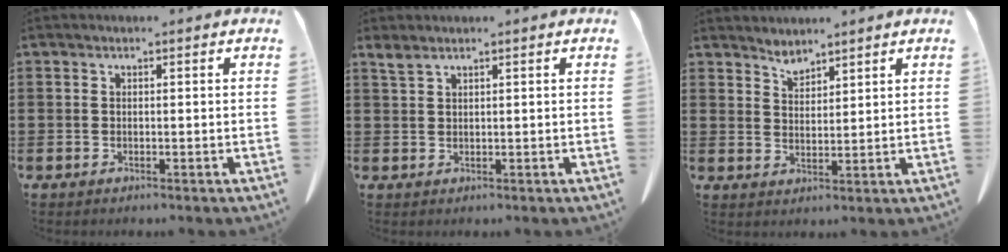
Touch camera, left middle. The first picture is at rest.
{"total": 1.5, "force": [1.2, 0.2, 1.0], "torque": [-0.023, -0.002, 0.023]}
{"total": 2.6, "force": [2.6, 0.6, 0.3], "torque": [-0.012, -0.006, 0.049]}